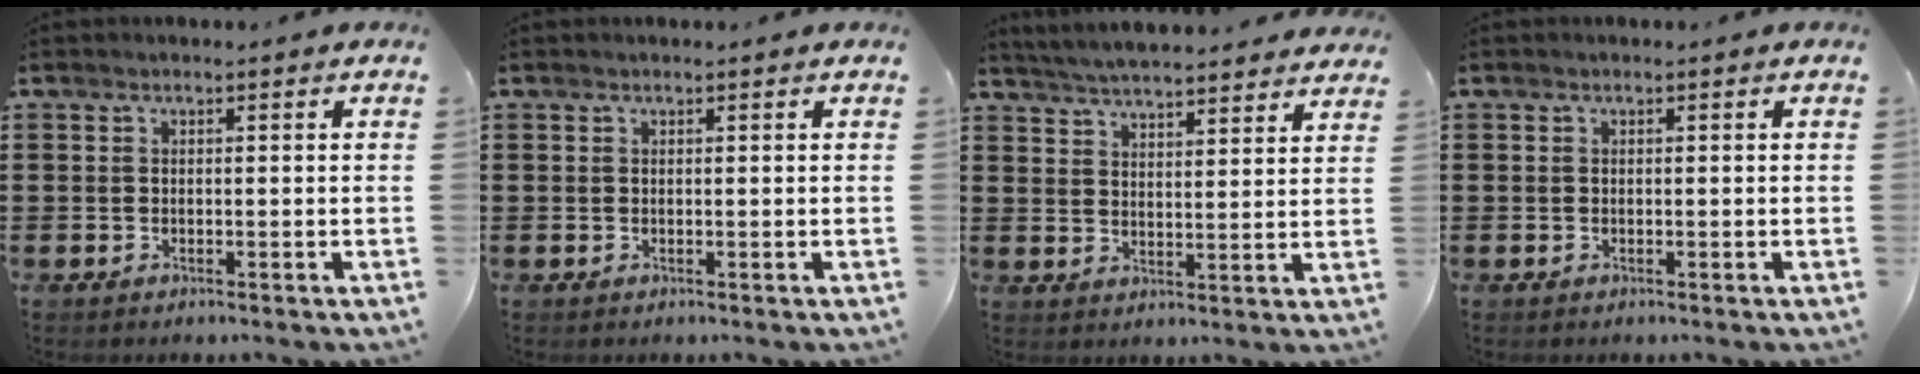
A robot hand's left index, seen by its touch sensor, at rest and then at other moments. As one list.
[{"total": 0.0}, {"total": 5.1, "force": [5.0, -0.3, 0.6], "torque": [-0.030, -0.024, 0.089]}, {"total": 0.0}]